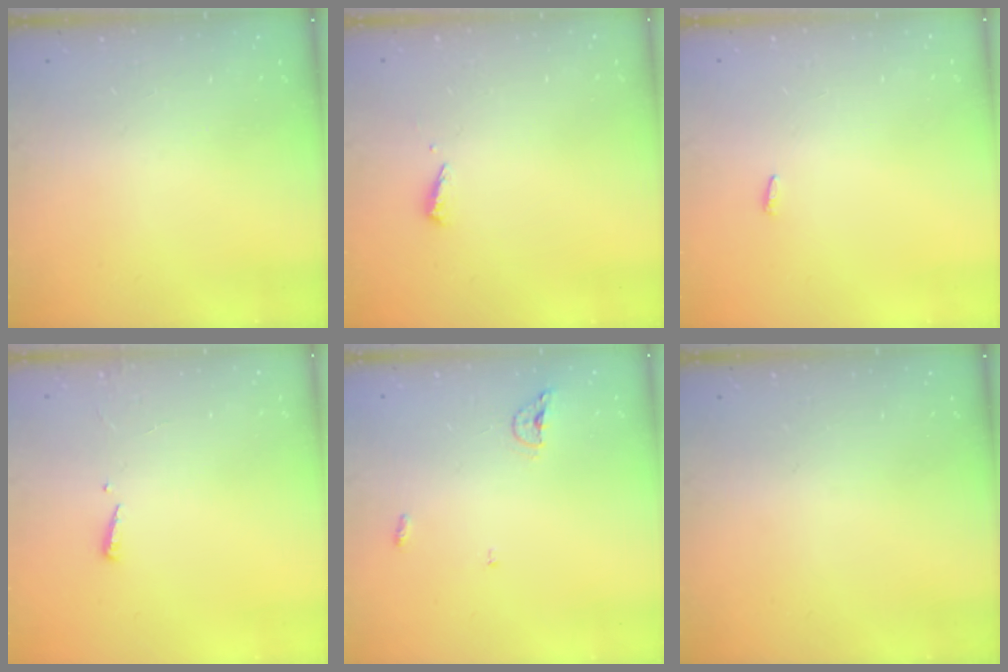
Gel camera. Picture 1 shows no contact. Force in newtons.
{"total": 2.5, "press": 2.5, "slide": 0.1}
{"total": 2.1, "press": 1.9, "slide": 0.7}
{"total": 2.4, "press": 2.4, "slide": 0.2}
{"total": 4.4, "press": 4.3, "slide": 1.0}
{"total": 0.0}